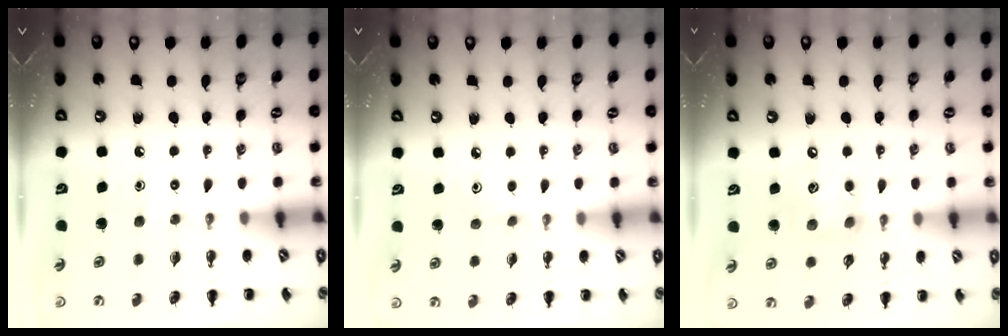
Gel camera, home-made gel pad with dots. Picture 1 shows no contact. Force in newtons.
{"total": 2.7, "press": 2.5, "slide": 0.9}
{"total": 7.6, "press": 7.5, "slide": 0.8}